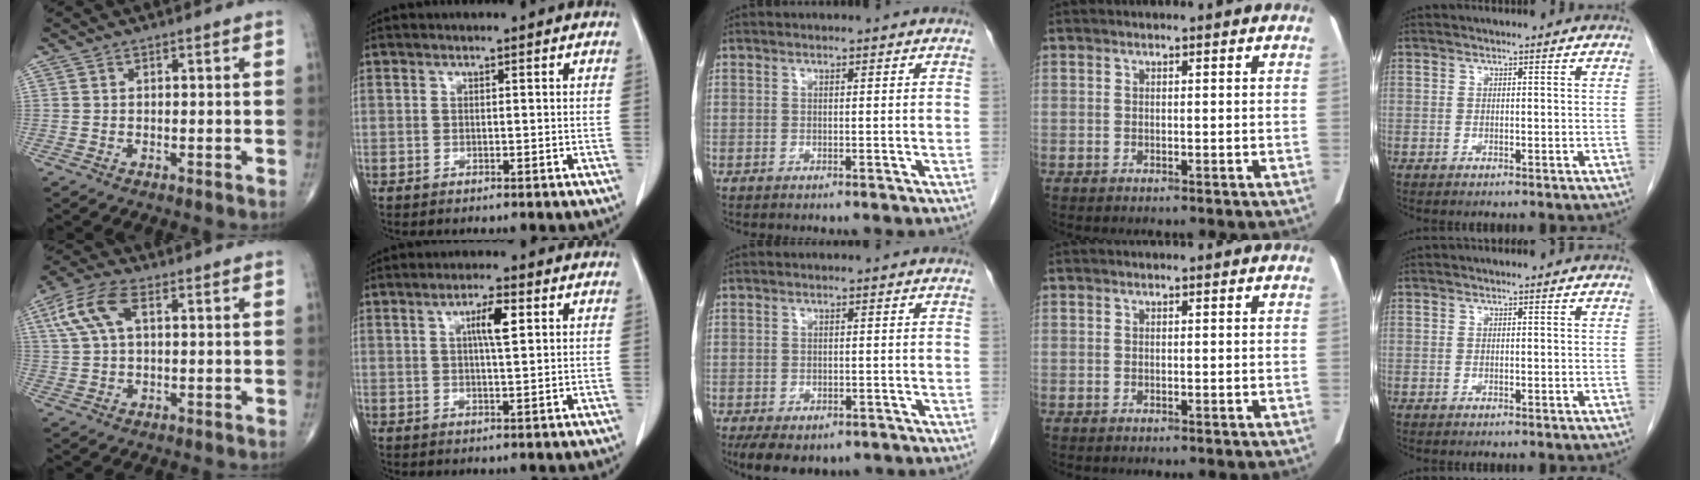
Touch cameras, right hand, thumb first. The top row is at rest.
{"thumb": {"total": 8.5, "force": [2.7, 4.1, 7.0], "torque": [-0.160, 0.021, 0.052]}, "index": {"total": 4.3, "force": [1.4, 0.5, 4.0], "torque": [-0.071, 0.001, 0.023]}, "middle": {"total": 8.6, "force": [-5.9, 4.5, 4.3], "torque": [-0.068, -0.005, -0.081]}}